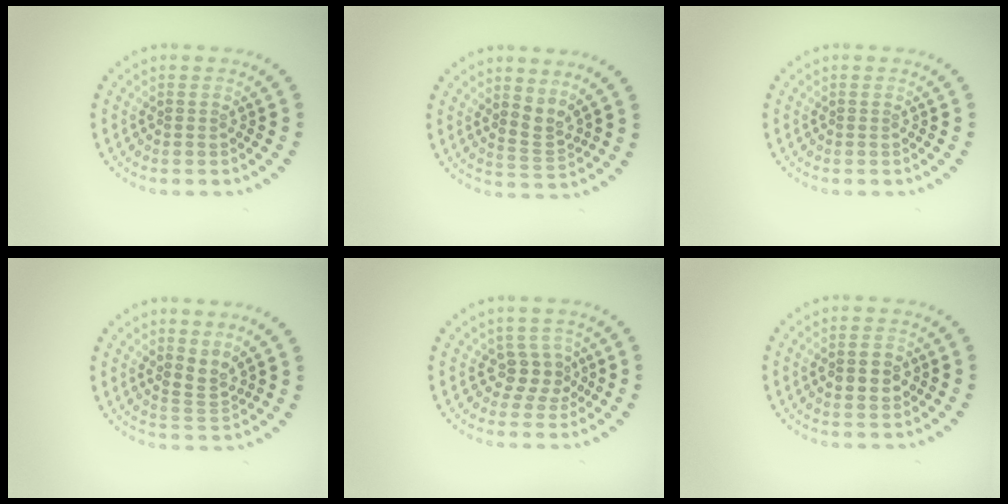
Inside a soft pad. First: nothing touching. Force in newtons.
{"total": 2.2, "press": 1.5, "slide": 1.6}
{"total": 0.0}
{"total": 2.1, "press": 1.4, "slide": 1.6}
{"total": 2.3, "press": 1.7, "slide": 1.5}
{"total": 3.0, "press": 3.0, "slide": 0.1}